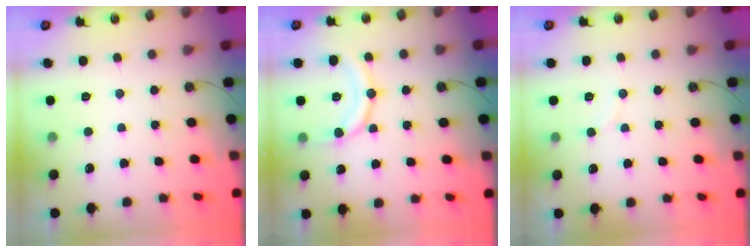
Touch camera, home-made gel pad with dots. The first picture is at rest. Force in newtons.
{"total": 12.3, "press": 12.2, "slide": 1.2}
{"total": 2.9, "press": 2.9, "slide": 0.3}